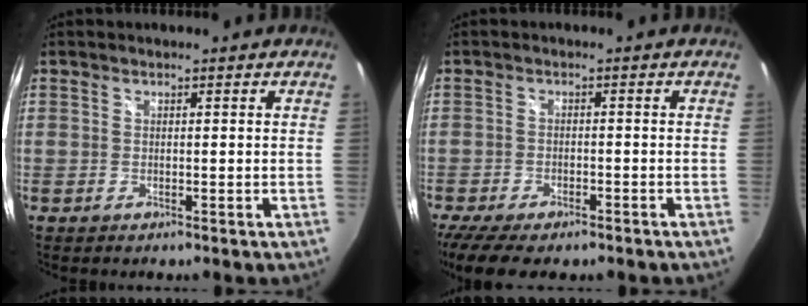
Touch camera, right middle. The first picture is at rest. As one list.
[{"total": 10.7, "force": [-8.3, 3.3, 5.9], "torque": [-0.137, -0.039, -0.138]}]